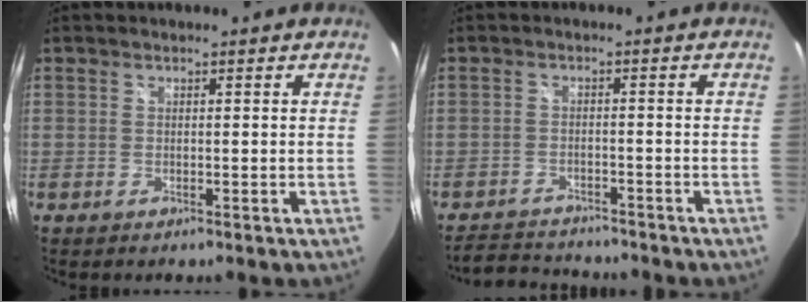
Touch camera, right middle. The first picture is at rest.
{"total": 6.3, "force": [-6.1, 1.5, 0.8], "torque": [-0.038, 0.007, -0.100]}